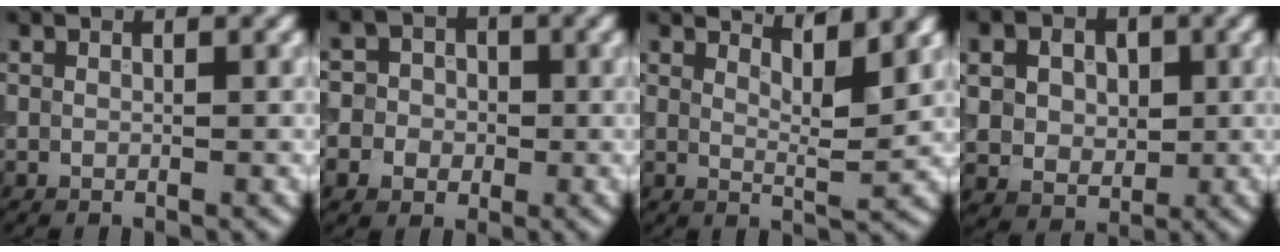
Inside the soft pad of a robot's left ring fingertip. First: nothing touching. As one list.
[{"total": 7.1, "force": [-1.6, 6.7, 1.8], "torque": [-0.025, 0.010, -0.060]}, {"total": 3.9, "force": [3.0, 0.6, 2.4], "torque": [-0.032, -0.002, 0.045]}, {"total": 7.4, "force": [1.6, 5.9, 4.2], "torque": [-0.087, 0.020, 0.018]}]